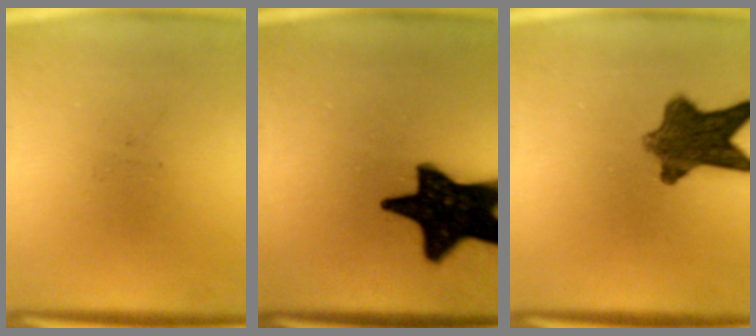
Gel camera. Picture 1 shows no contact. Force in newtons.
{"total": 19.3}
{"total": 9.6}